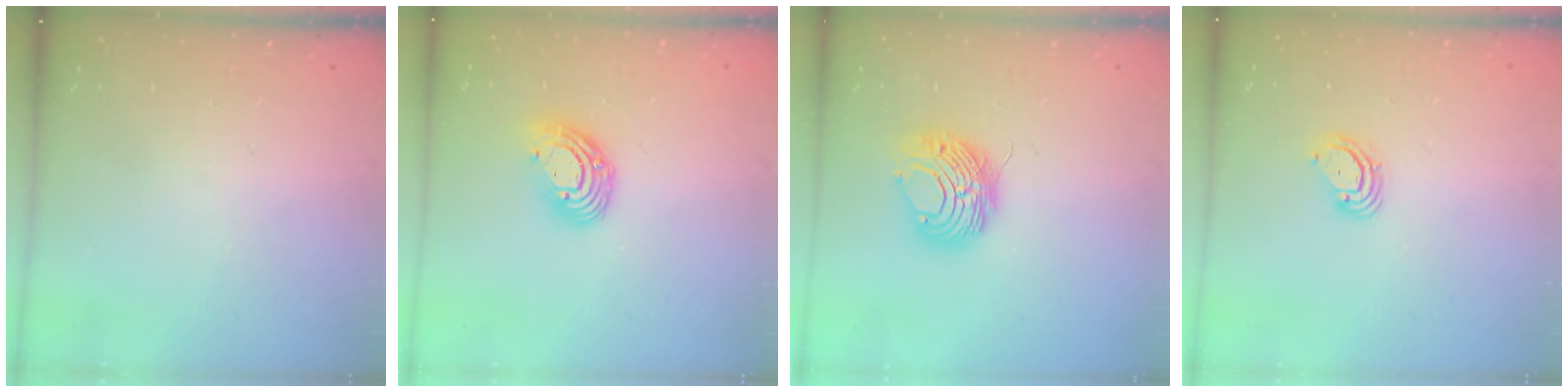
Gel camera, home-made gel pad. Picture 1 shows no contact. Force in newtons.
{"total": 10.5, "press": 10.4, "slide": 1.1}
{"total": 9.1, "press": 9.1, "slide": 0.6}
{"total": 4.4, "press": 4.4, "slide": 0.4}